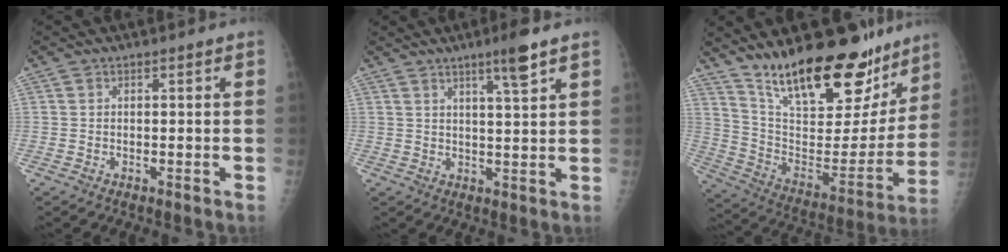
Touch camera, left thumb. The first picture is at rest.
{"total": 5.6, "force": [3.5, 0.1, 4.4], "torque": [-0.069, -0.020, 0.059]}
{"total": 27.0, "force": [19.5, 10.2, 15.7], "torque": [-0.200, -0.092, 0.319]}